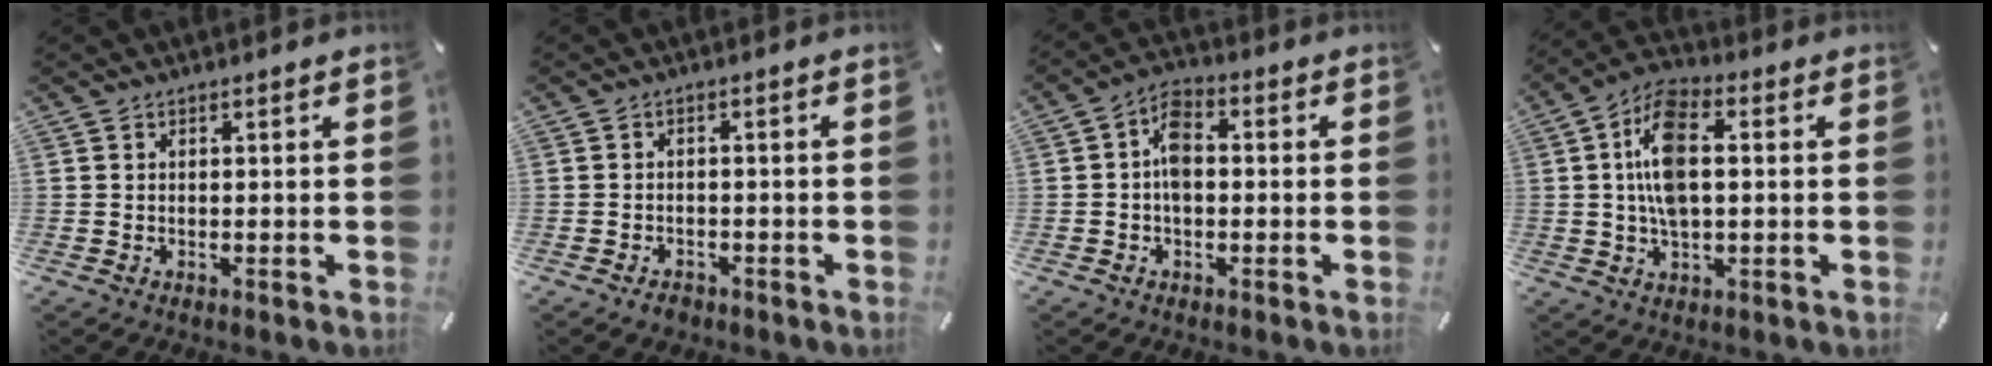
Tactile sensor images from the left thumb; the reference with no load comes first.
{"total": 2.2, "force": [-1.6, 1.3, 0.7], "torque": [-0.013, 0.010, -0.034]}
{"total": 6.0, "force": [-0.4, 3.6, 4.7], "torque": [-0.083, 0.010, -0.008]}
{"total": 11.5, "force": [1.1, 6.3, 9.6], "torque": [-0.201, 0.003, 0.016]}